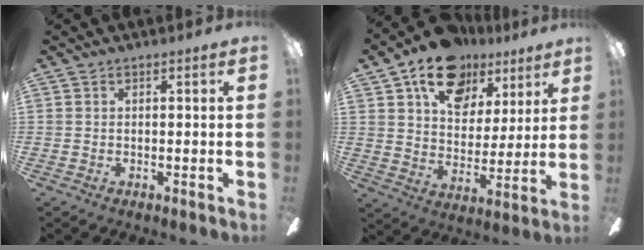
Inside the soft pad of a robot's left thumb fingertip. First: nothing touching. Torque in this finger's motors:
{"motor_torque": [0.45, 0.40, 1.58, -1.16, 0.31]}